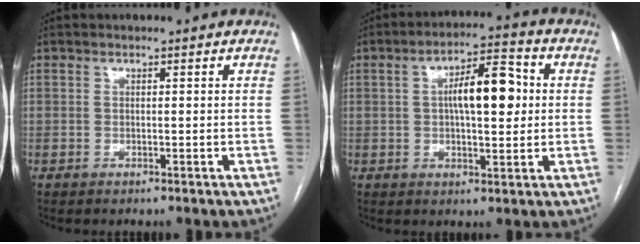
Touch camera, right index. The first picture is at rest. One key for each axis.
{"total": 9.8, "fx": 1.3, "fy": 3.2, "fz": 9.2, "tx": -0.151, "ty": 0.024, "tz": 0.018}